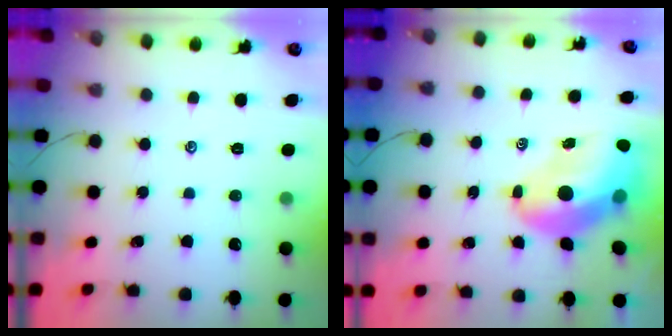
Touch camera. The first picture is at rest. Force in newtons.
{"total": 11.4, "press": 11.0, "slide": 3.1}